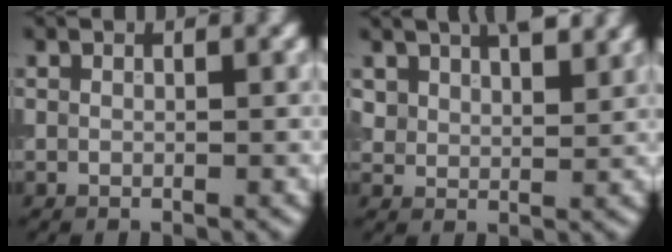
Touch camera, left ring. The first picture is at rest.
{"total": 5.2, "force": [3.9, 2.5, 2.5], "torque": [-0.046, 0.009, 0.062]}